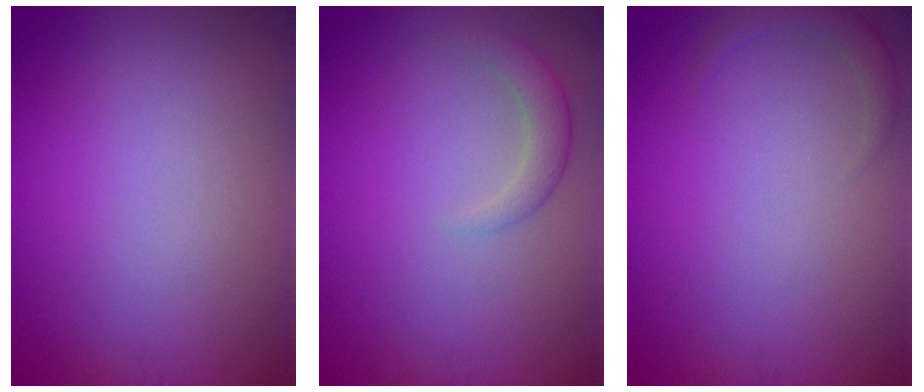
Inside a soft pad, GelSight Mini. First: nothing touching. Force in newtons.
{"total": 2.1, "press": 2.1, "slide": 0.2}
{"total": 1.4, "press": 1.4, "slide": 0.1}